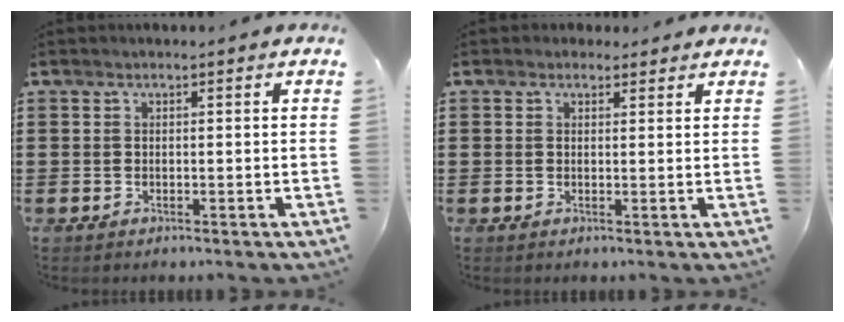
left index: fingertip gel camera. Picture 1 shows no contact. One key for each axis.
{"total": 1.5, "fx": 1.3, "fy": 0.9, "fz": 0.2, "tx": -0.009, "ty": 0.007, "tz": 0.025}